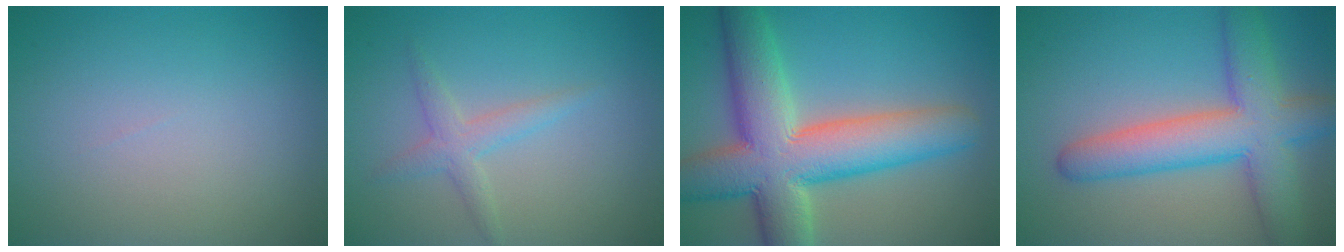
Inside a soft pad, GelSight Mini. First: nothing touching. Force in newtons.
{"total": 2.1, "press": 2.1, "slide": 0.1}
{"total": 11.5, "press": 11.5, "slide": 0.7}
{"total": 7.9, "press": 7.9, "slide": 0.4}